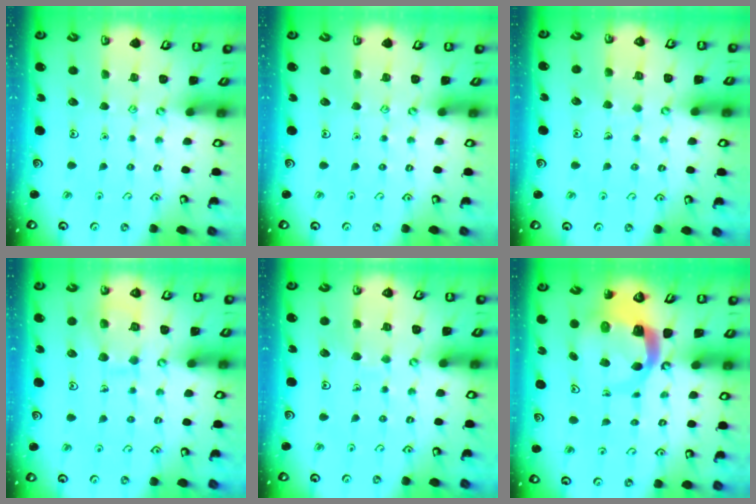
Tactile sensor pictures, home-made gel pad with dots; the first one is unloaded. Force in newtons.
{"total": 0.0}
{"total": 4.4, "press": 4.4, "slide": 0.4}
{"total": 10.5, "press": 10.4, "slide": 0.9}
{"total": 5.1, "press": 5.0, "slide": 0.5}
{"total": 6.2, "press": 6.1, "slide": 0.9}